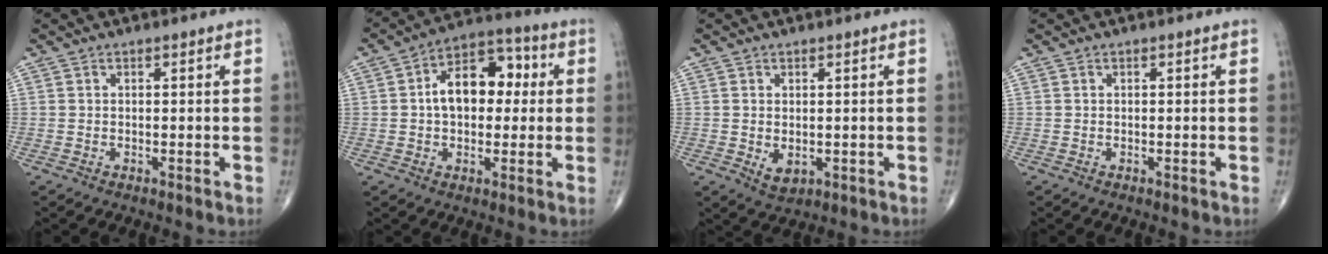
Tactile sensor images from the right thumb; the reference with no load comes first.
{"total": 12.5, "force": [1.2, 8.1, 9.4], "torque": [-0.117, 0.037, 0.011]}
{"total": 3.2, "force": [-0.4, 2.2, 2.3], "torque": [-0.028, -0.004, 0.006]}
{"total": 0.0}